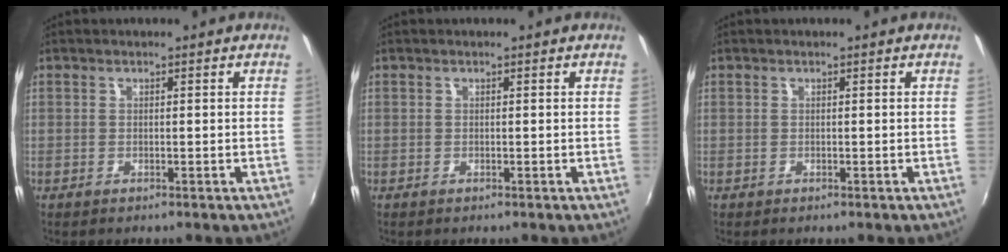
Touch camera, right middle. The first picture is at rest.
{"total": 0.0}
{"total": 0.0}